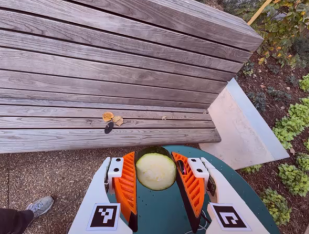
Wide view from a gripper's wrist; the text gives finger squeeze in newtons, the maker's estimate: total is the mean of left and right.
{"total": 10.1, "left": 9.8, "right": 10.4}